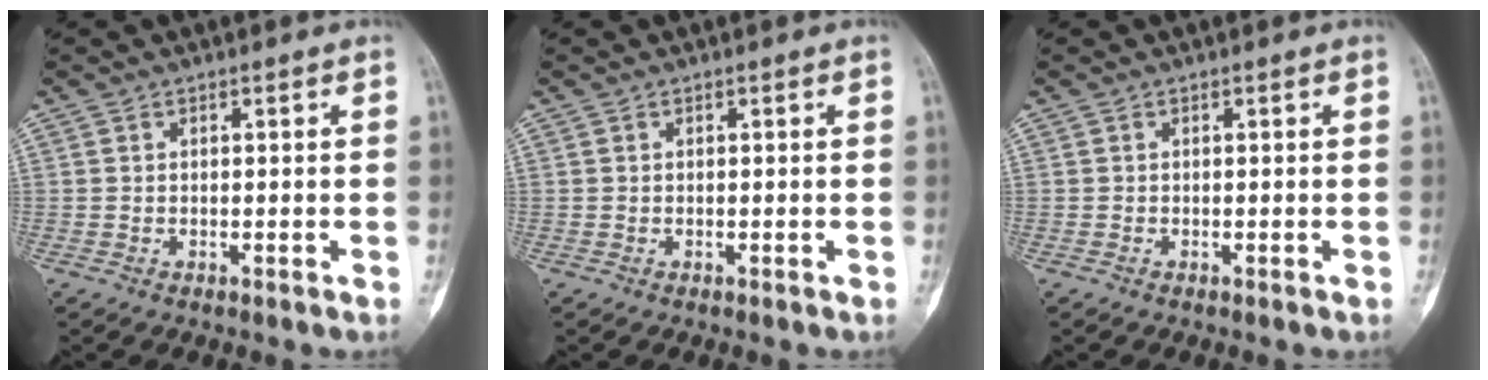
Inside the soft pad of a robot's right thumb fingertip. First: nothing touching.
{"total": 0.0}
{"total": 0.0}